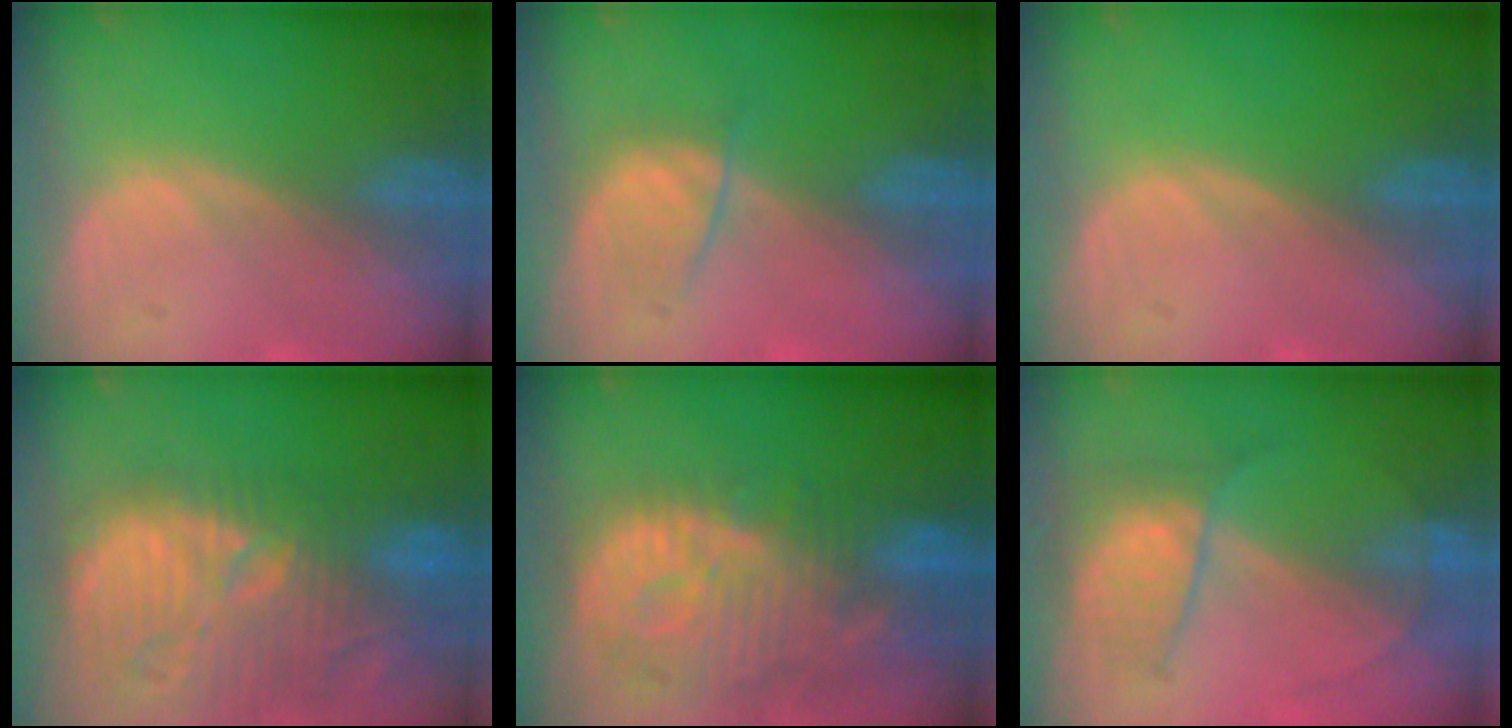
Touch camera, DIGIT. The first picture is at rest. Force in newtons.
{"total": 2.6, "press": 2.5, "slide": 0.5}
{"total": 0.0}
{"total": 14.0, "press": 12.8, "slide": 5.8}
{"total": 13.1, "press": 11.5, "slide": 6.4}
{"total": 5.8, "press": 5.5, "slide": 2.1}